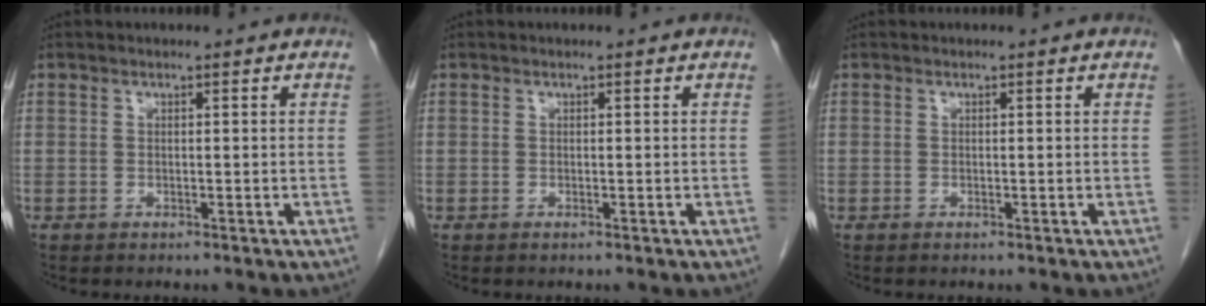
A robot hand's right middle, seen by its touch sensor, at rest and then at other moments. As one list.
[{"total": 0.0}, {"total": 0.0}]